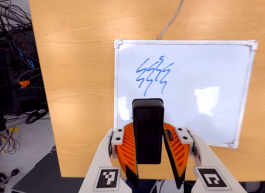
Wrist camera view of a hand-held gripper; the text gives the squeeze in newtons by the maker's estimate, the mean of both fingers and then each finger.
{"total": 6.0, "left": 5.1, "right": 6.9}